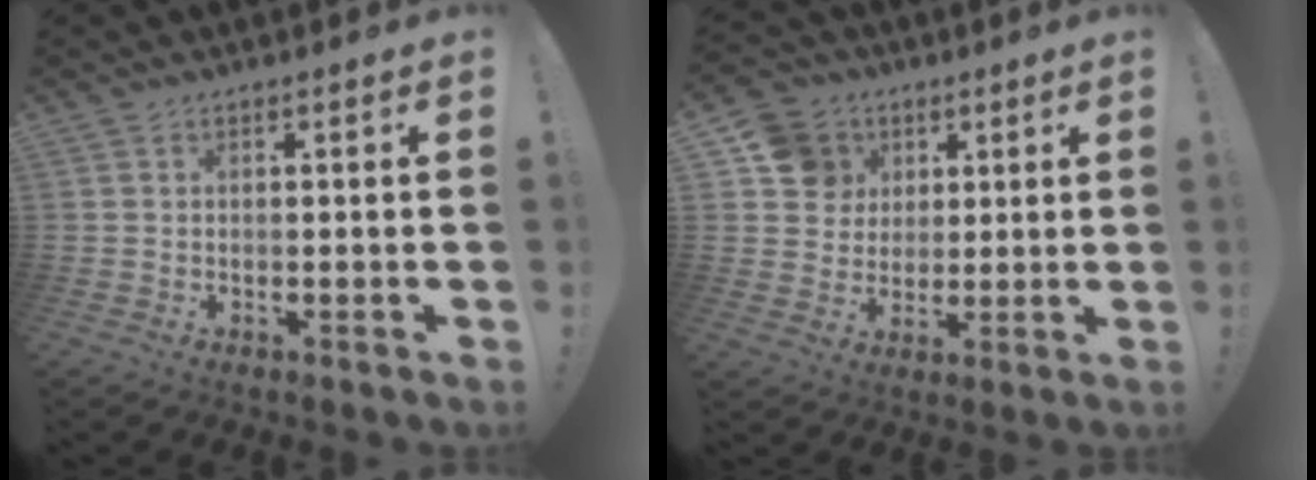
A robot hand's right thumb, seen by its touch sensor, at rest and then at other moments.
{"total": 11.4, "force": [4.2, 10.2, 2.8], "torque": [-0.036, -0.015, 0.088]}